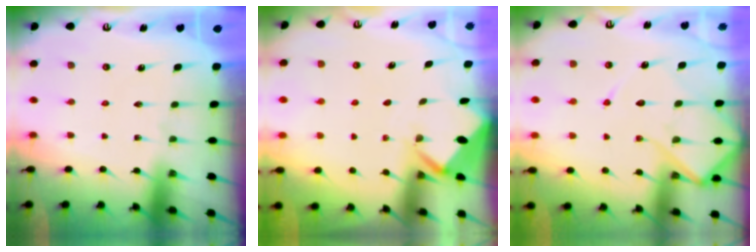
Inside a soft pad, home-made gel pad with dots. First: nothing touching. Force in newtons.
{"total": 2.8, "press": 2.8, "slide": 0.2}
{"total": 12.1, "press": 12.0, "slide": 1.2}